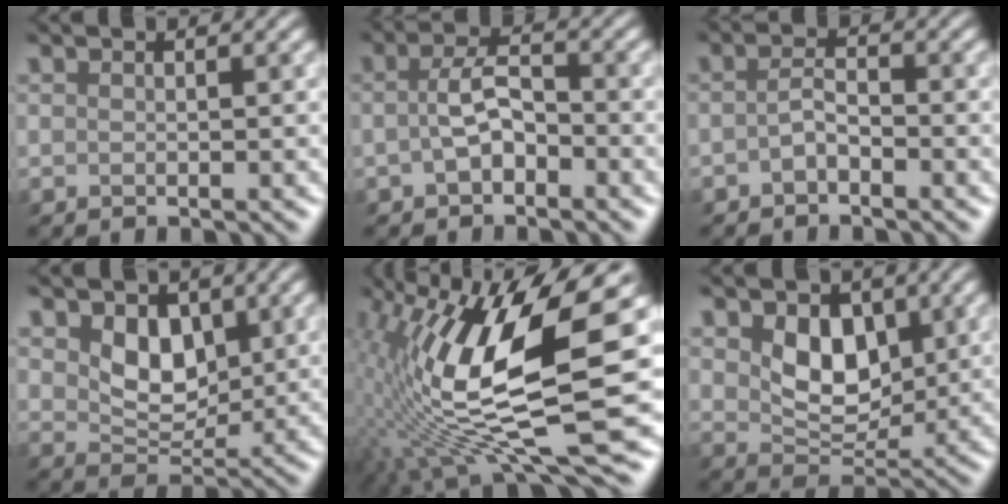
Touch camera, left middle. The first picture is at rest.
{"total": 2.7, "force": [-0.6, 1.4, 2.2], "torque": [-0.049, 0.008, -0.021]}
{"total": 1.4, "force": [-0.8, 0.5, 1.0], "torque": [-0.026, 0.006, -0.024]}
{"total": 3.5, "force": [1.5, 2.4, 2.1], "torque": [-0.043, -0.007, 0.019]}
{"total": 13.3, "force": [2.2, 3.8, 12.6], "torque": [-0.257, -0.010, 0.042]}
{"total": 4.3, "force": [1.5, 3.0, 2.7], "torque": [-0.056, -0.008, 0.019]}